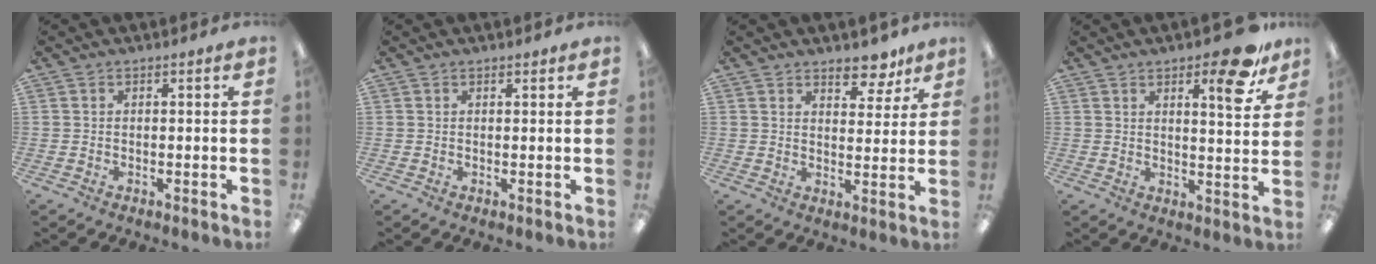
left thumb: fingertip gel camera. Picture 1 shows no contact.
{"total": 0.7, "force": [0.6, 0.2, 0.2], "torque": [-0.005, 0.001, 0.011]}
{"total": 7.1, "force": [5.7, 3.2, 2.7], "torque": [-0.012, -0.038, 0.096]}
{"total": 11.4, "force": [7.5, 3.3, 7.9], "torque": [-0.098, -0.042, 0.118]}